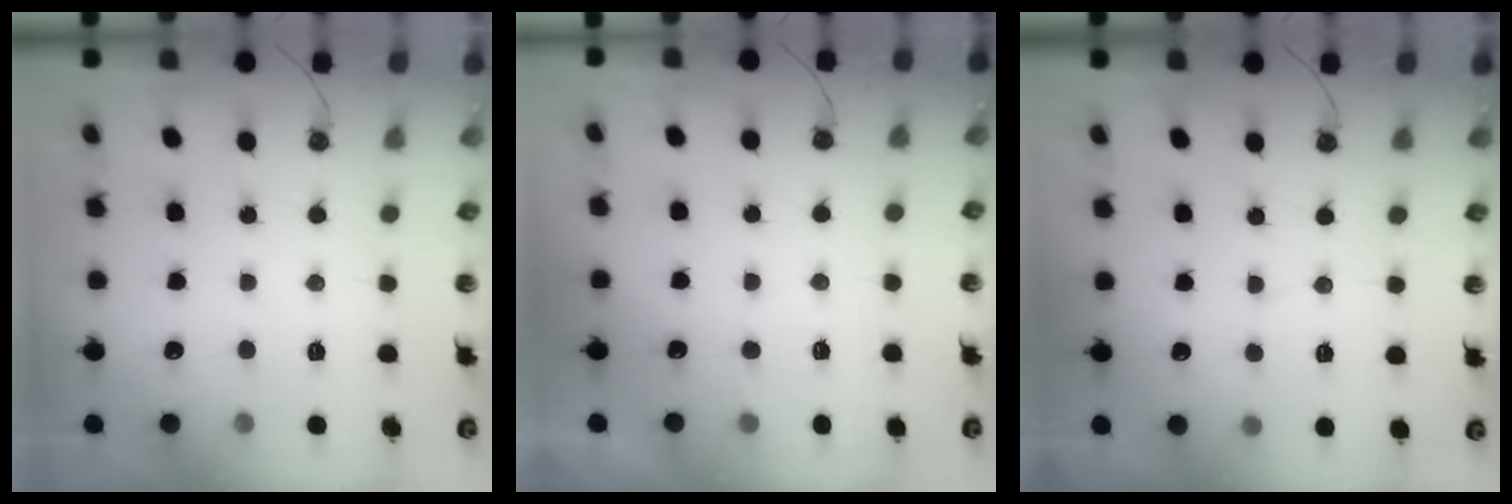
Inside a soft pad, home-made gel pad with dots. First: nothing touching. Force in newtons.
{"total": 3.0, "press": 2.9, "slide": 0.3}
{"total": 1.8, "press": 1.5, "slide": 1.1}